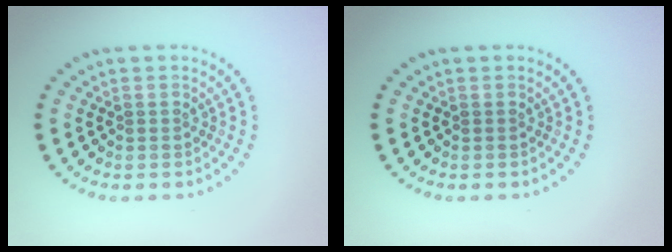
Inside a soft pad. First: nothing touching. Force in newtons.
{"total": 0.0}